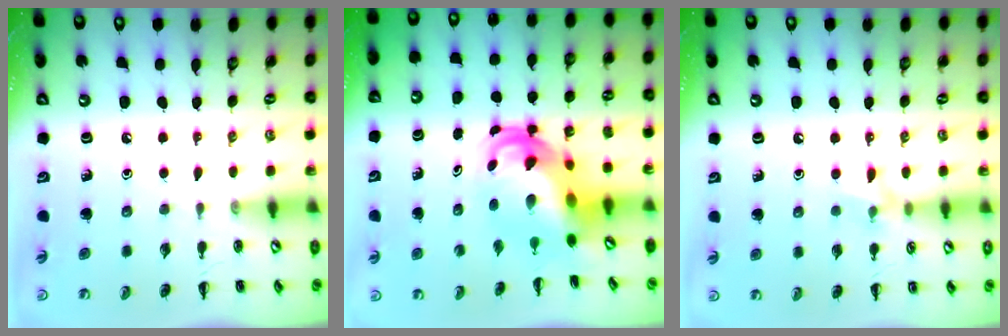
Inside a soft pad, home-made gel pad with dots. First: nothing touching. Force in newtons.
{"total": 7.4, "press": 7.1, "slide": 2.2}
{"total": 6.9, "press": 6.7, "slide": 1.7}